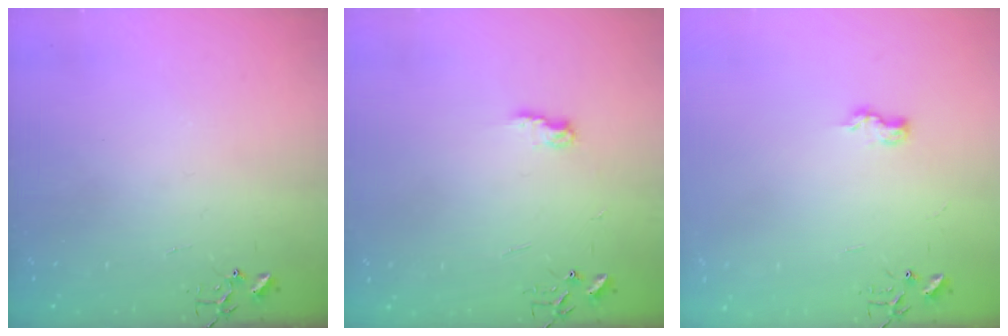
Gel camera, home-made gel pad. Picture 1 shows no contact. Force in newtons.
{"total": 6.3, "press": 6.3, "slide": 0.1}
{"total": 6.3, "press": 6.3, "slide": 0.8}